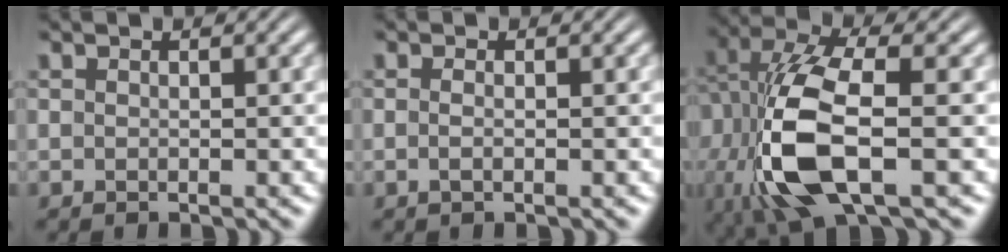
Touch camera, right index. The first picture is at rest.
{"total": 1.0, "force": [-0.7, -0.1, 0.7], "torque": [-0.020, -0.011, -0.008]}
{"total": 10.5, "force": [-1.6, 5.4, 8.9], "torque": [-0.219, -0.037, -0.002]}